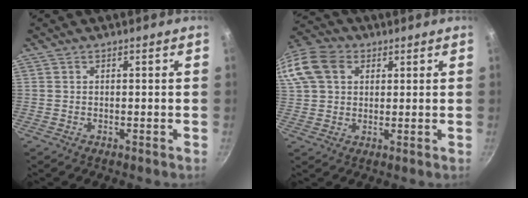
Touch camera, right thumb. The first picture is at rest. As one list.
[{"total": 16.9, "force": [5.6, 13.0, 9.3], "torque": [-0.217, 0.033, 0.092]}]